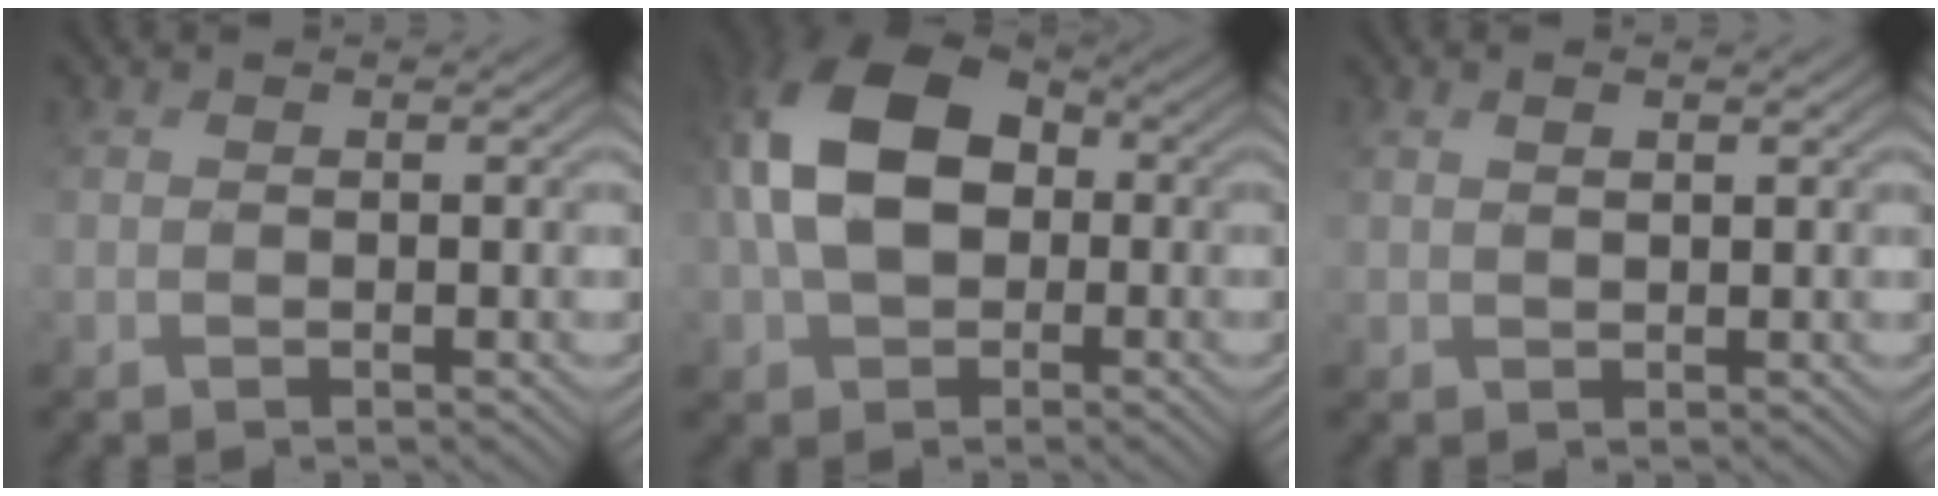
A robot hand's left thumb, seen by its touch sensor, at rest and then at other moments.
{"total": 13.1, "force": [0.4, 8.7, 9.7], "torque": [-0.217, 0.011, -0.005]}
{"total": 1.4, "force": [0.8, 0.5, 1.1], "torque": [-0.024, 0.000, 0.020]}